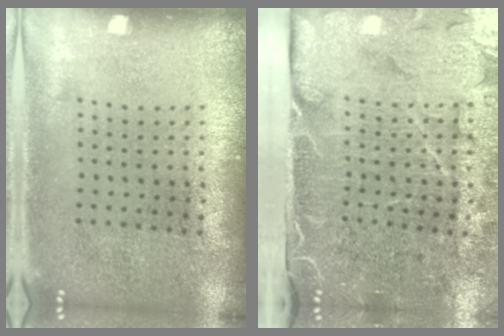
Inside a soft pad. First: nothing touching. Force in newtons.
{"total": 4.9, "press": 4.0, "slide": 2.9}